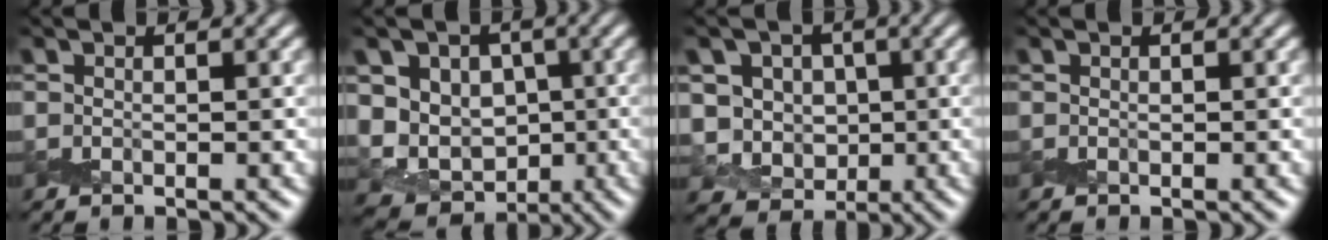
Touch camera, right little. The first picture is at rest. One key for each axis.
{"total": 7.1, "fx": 0.2, "fy": 6.0, "fz": 3.8, "tx": -0.046, "ty": -0.008, "tz": -0.004}
{"total": 4.8, "fx": 0.0, "fy": 4.3, "fz": 2.1, "tx": -0.040, "ty": -0.006, "tz": -0.009}
{"total": 0.0}